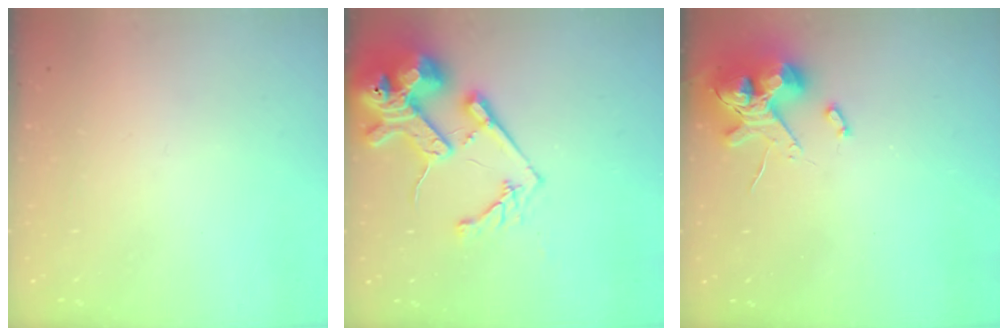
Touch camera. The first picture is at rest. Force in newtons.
{"total": 21.6, "press": 21.5, "slide": 2.7}
{"total": 11.4, "press": 11.3, "slide": 1.8}